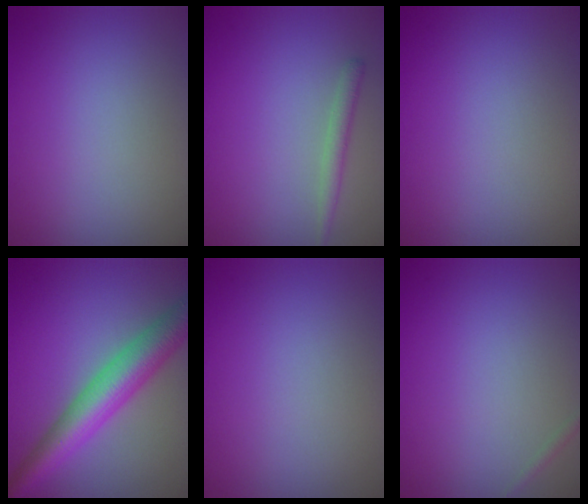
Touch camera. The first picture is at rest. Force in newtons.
{"total": 1.5, "press": 1.5, "slide": 0.1}
{"total": 0.0}
{"total": 7.1, "press": 7.1, "slide": 0.1}
{"total": 0.0}
{"total": 0.5, "press": 0.5, "slide": 0.0}